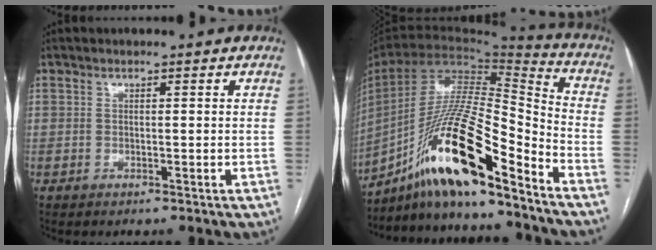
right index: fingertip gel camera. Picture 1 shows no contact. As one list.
[{"total": 20.8, "force": [-13.9, 2.3, 15.4], "torque": [-0.301, -0.005, -0.250]}]